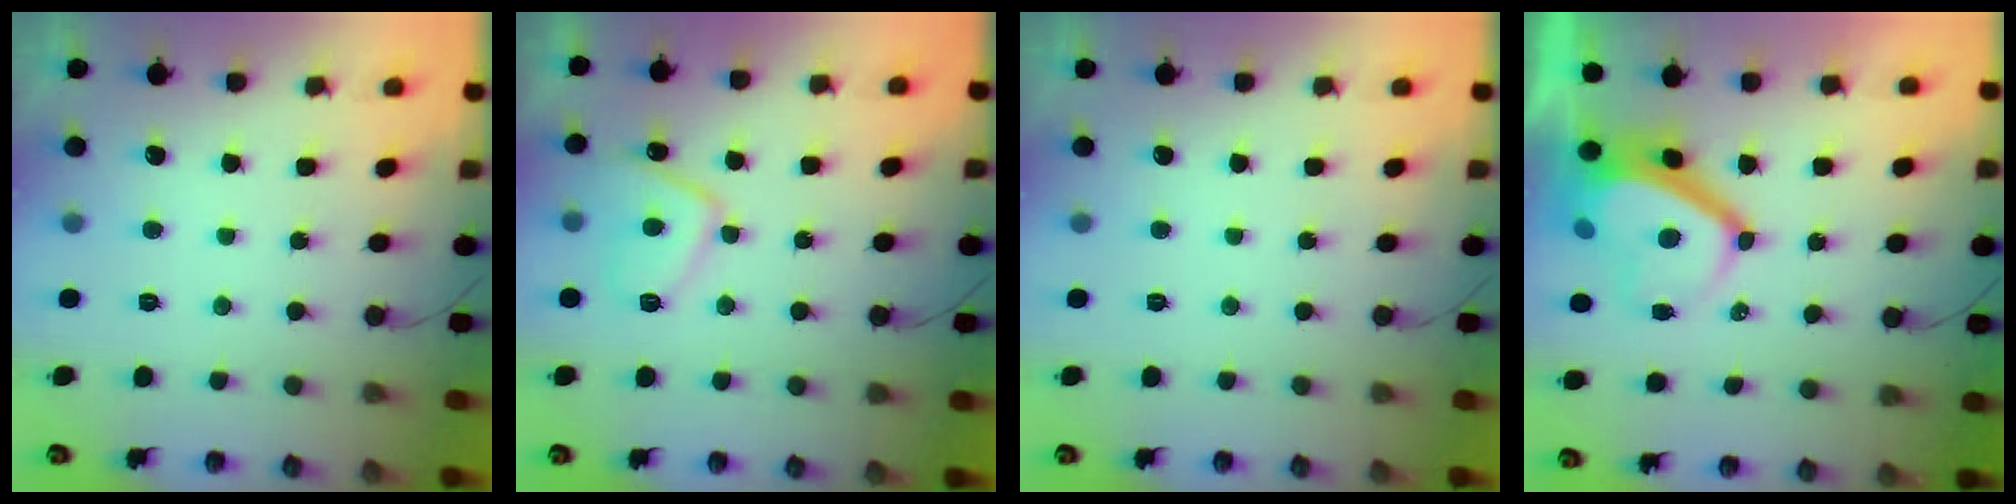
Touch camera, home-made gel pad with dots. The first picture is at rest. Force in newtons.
{"total": 9.6, "press": 9.5, "slide": 1.2}
{"total": 0.0}
{"total": 9.0, "press": 8.9, "slide": 1.0}